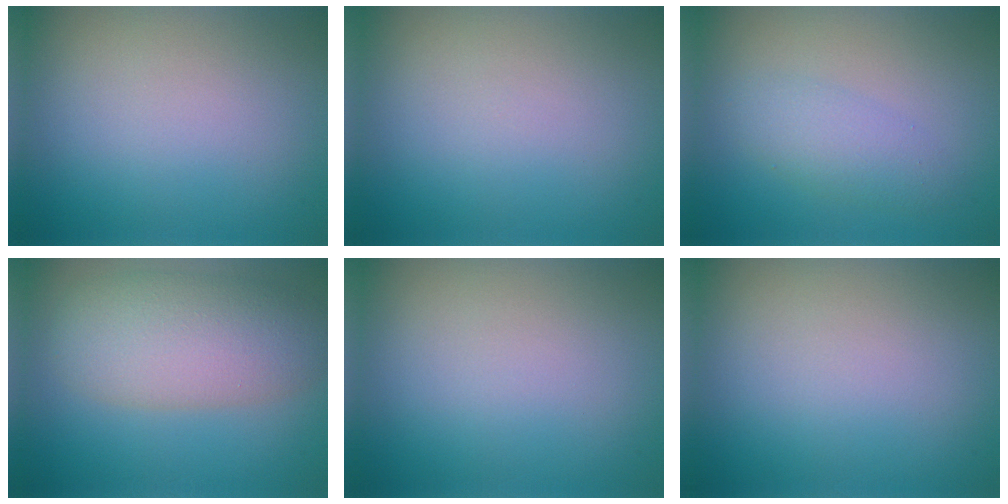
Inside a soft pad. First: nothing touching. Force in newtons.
{"total": 0.0}
{"total": 2.5, "press": 2.5, "slide": 0.1}
{"total": 6.7, "press": 6.7, "slide": 0.1}
{"total": 0.0}
{"total": 0.0}